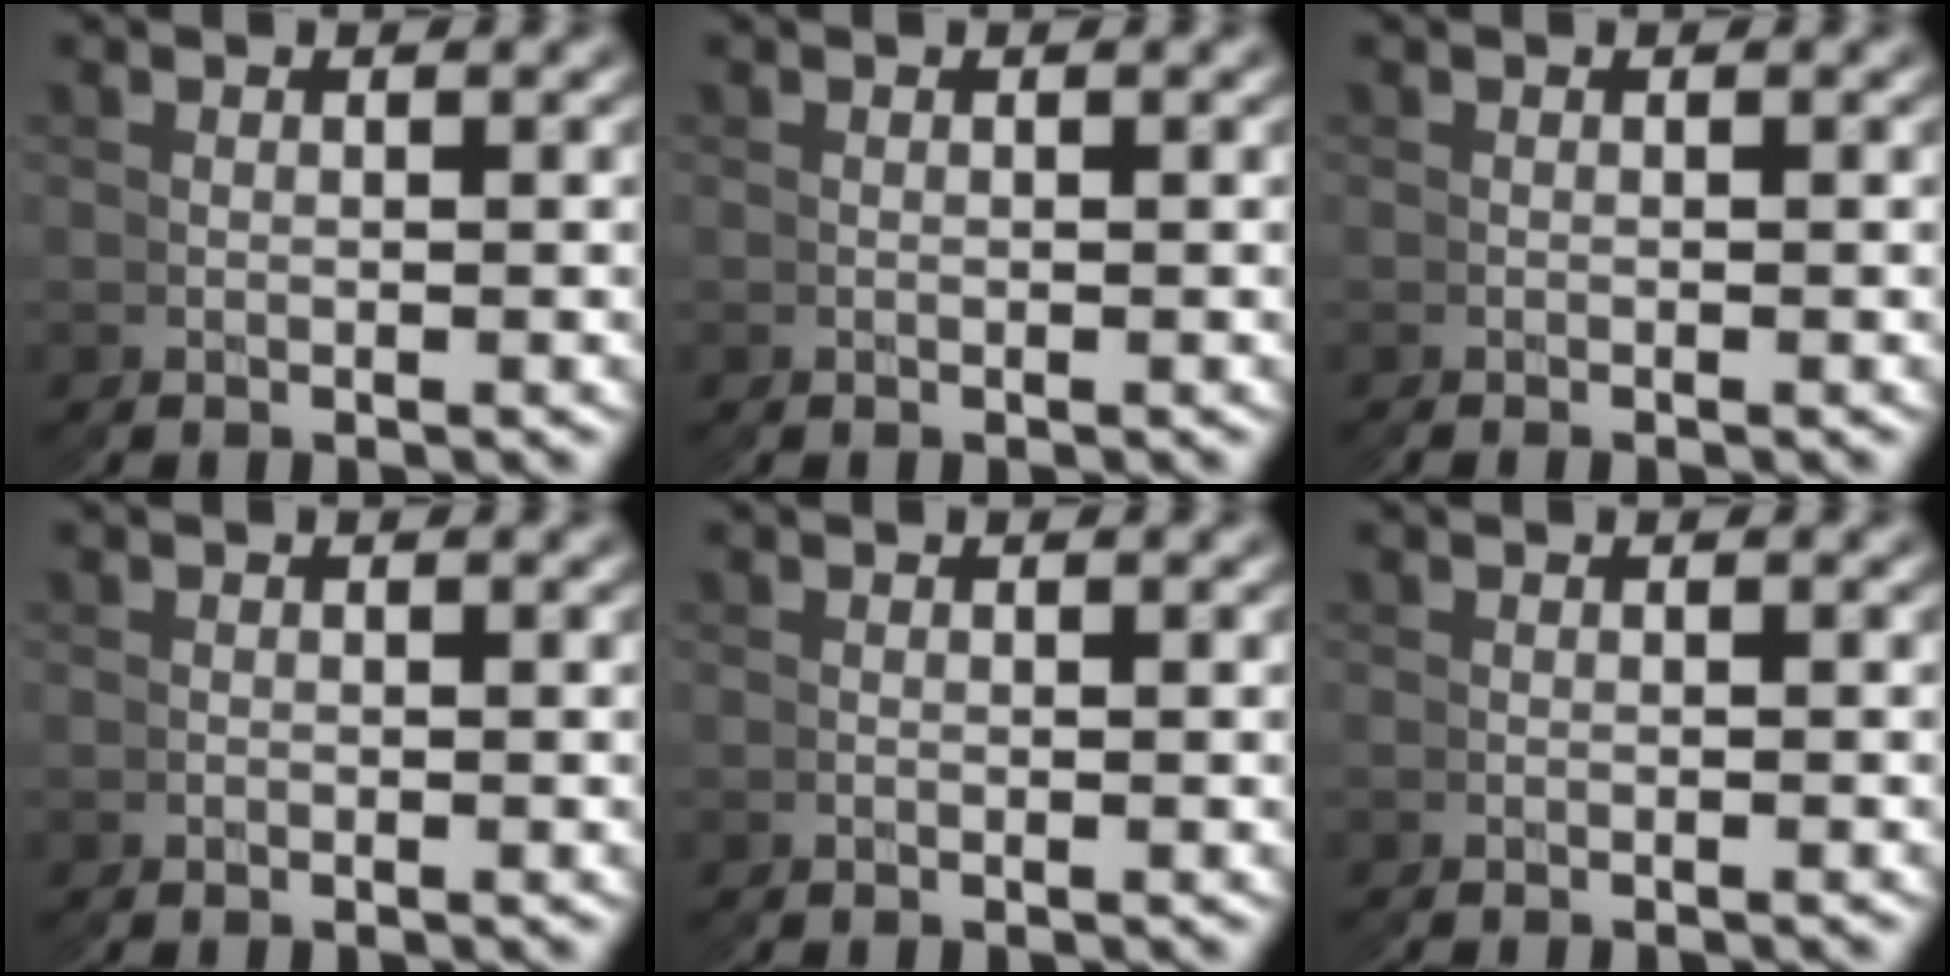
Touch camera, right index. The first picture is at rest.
{"total": 0.0}
{"total": 0.6, "force": [-0.2, -0.5, -0.3], "torque": [0.002, 0.003, -0.006]}
{"total": 0.9, "force": [-0.5, -0.1, -0.7], "torque": [0.009, -0.001, -0.008]}
{"total": 0.6, "force": [-0.3, -0.2, -0.4], "torque": [0.004, 0.000, -0.006]}
{"total": 1.1, "force": [-0.5, -0.7, -0.8], "torque": [0.012, 0.004, -0.011]}